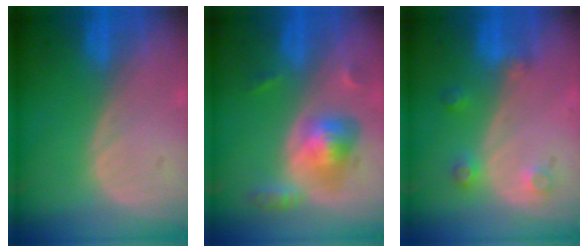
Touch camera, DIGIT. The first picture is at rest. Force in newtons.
{"total": 6.1, "press": 5.6, "slide": 2.4}
{"total": 3.6, "press": 3.3, "slide": 1.5}